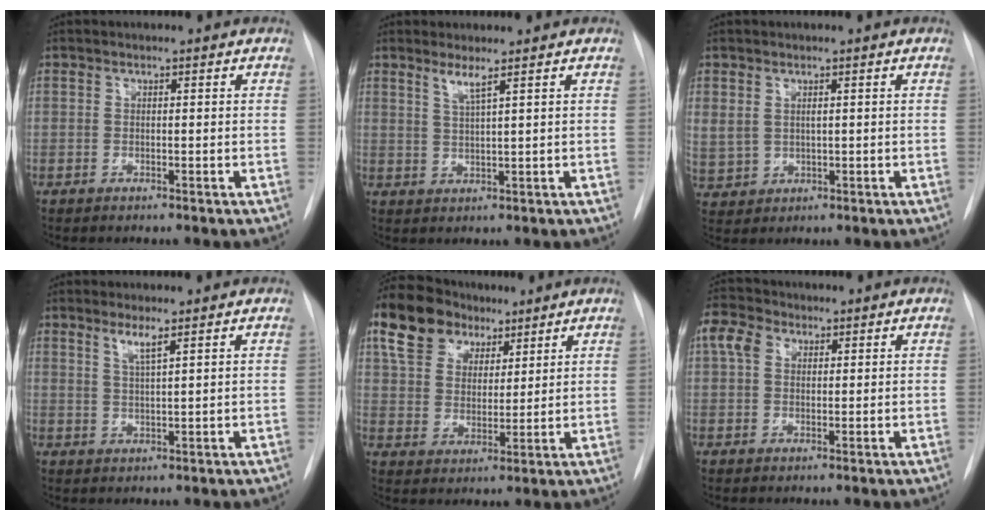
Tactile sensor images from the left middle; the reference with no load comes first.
{"total": 2.5, "force": [1.6, -0.5, 1.8], "torque": [-0.038, -0.012, 0.033]}
{"total": 6.8, "force": [1.4, 5.7, 3.5], "torque": [-0.109, 0.005, 0.044]}
{"total": 2.6, "force": [1.7, -0.3, 1.9], "torque": [-0.041, -0.009, 0.034]}
{"total": 12.2, "force": [7.6, 8.0, 5.2], "torque": [-0.110, 0.041, 0.139]}
{"total": 4.2, "force": [1.7, 3.1, 2.3], "torque": [-0.061, 0.019, 0.033]}